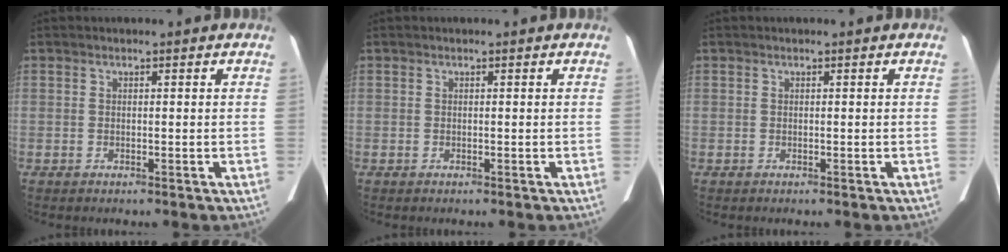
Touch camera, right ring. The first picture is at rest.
{"total": 0.0}
{"total": 0.0}